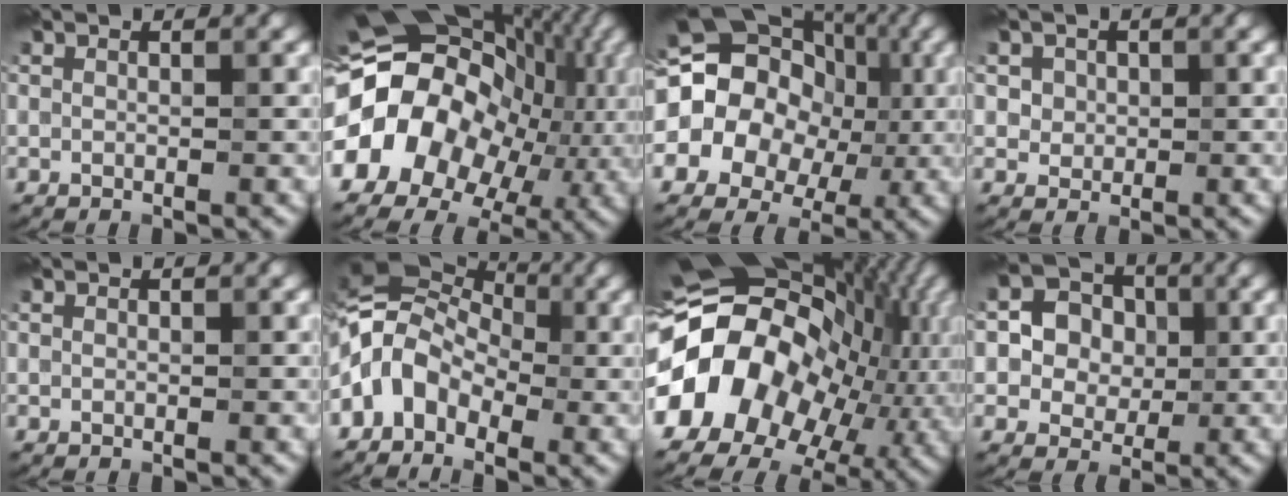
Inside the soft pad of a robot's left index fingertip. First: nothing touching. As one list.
[{"total": 20.7, "force": [-1.8, 16.7, 12.1], "torque": [-0.221, 0.002, -0.041]}, {"total": 15.4, "force": [-0.1, 13.3, 7.7], "torque": [-0.151, 0.025, -0.024]}, {"total": 3.0, "force": [1.1, 2.5, 1.3], "torque": [-0.029, 0.002, 0.021]}, {"total": 0.0}, {"total": 6.2, "force": [-2.1, 4.6, 3.6], "torque": [-0.062, 0.018, -0.068]}, {"total": 20.6, "force": [-2.9, 15.3, 13.4], "torque": [-0.254, -0.026, -0.044]}, {"total": 4.9, "force": [0.3, 4.3, 2.2], "torque": [-0.033, 0.006, -0.013]}]